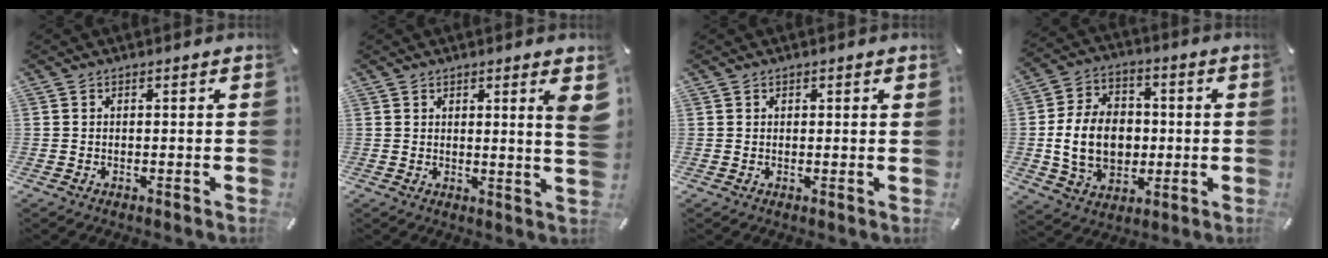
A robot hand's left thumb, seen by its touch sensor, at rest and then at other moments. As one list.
[{"total": 4.5, "force": [2.1, -0.1, 4.0], "torque": [-0.064, -0.016, 0.030]}, {"total": 0.6, "force": [0.5, 0.2, 0.3], "torque": [-0.005, 0.000, 0.009]}, {"total": 14.8, "force": [-1.0, 11.4, 9.4], "torque": [-0.202, 0.014, -0.014]}]